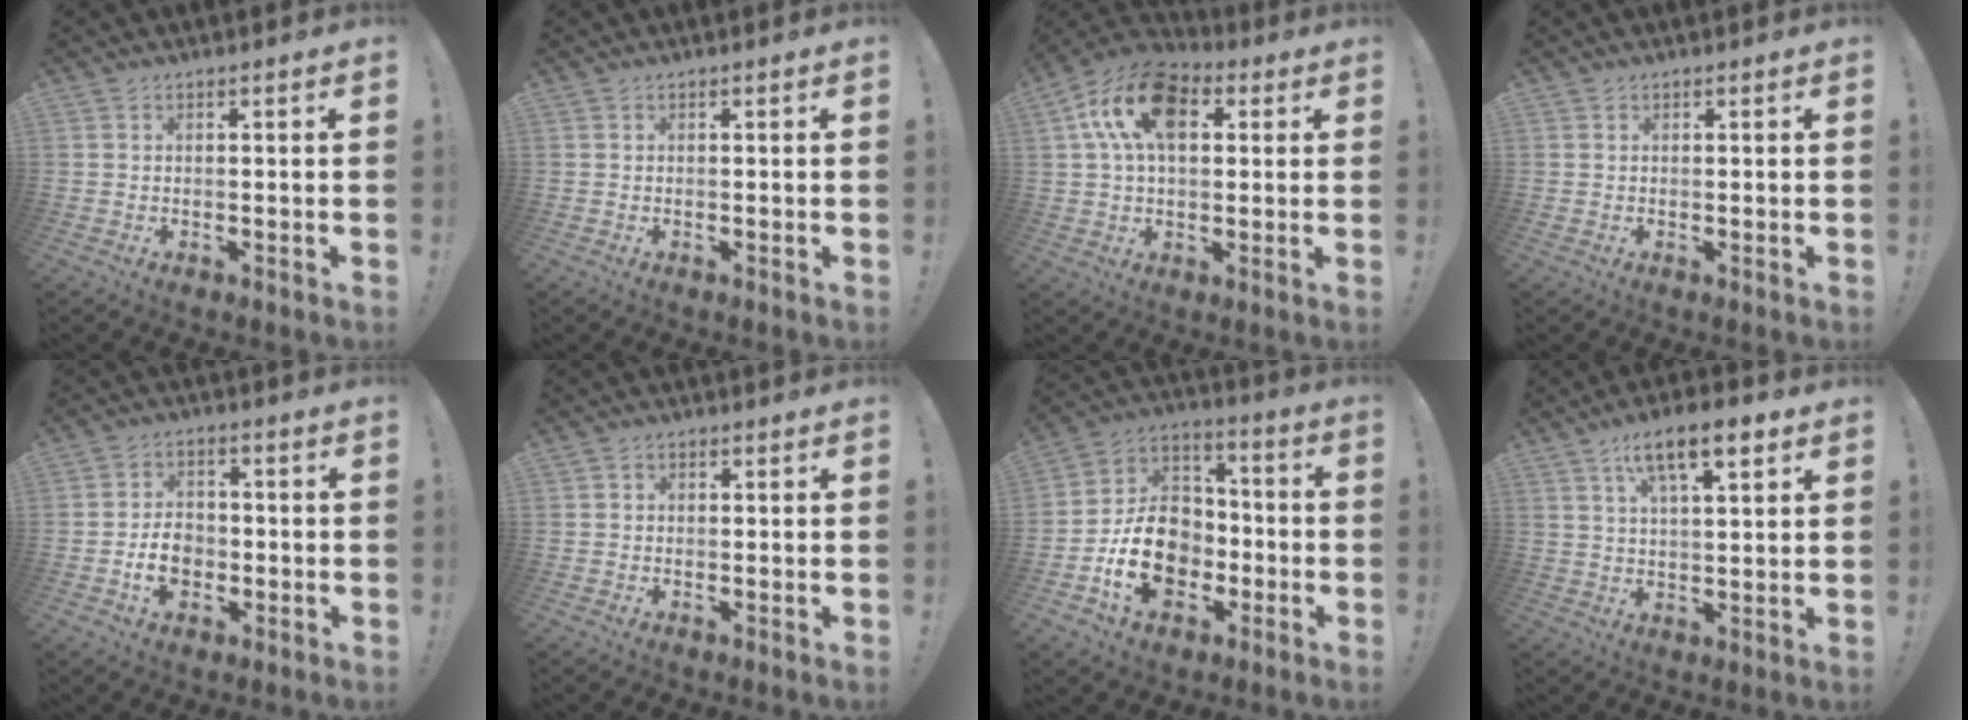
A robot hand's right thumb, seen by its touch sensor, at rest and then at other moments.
{"total": 0.0}
{"total": 17.2, "force": [5.9, 10.4, 12.4], "torque": [-0.214, 0.000, 0.108]}
{"total": 0.6, "force": [0.3, 0.5, -0.1], "torque": [-0.002, 0.004, 0.006]}
{"total": 7.4, "force": [-2.1, 5.9, 4.0], "torque": [-0.079, 0.015, -0.036]}
{"total": 1.1, "force": [-0.1, 1.0, 0.5], "torque": [-0.002, 0.002, -0.004]}
{"total": 18.1, "force": [-5.9, 13.7, 10.2], "torque": [-0.177, 0.039, -0.093]}
{"total": 11.3, "force": [6.0, 3.7, 8.7], "torque": [-0.137, -0.018, 0.102]}